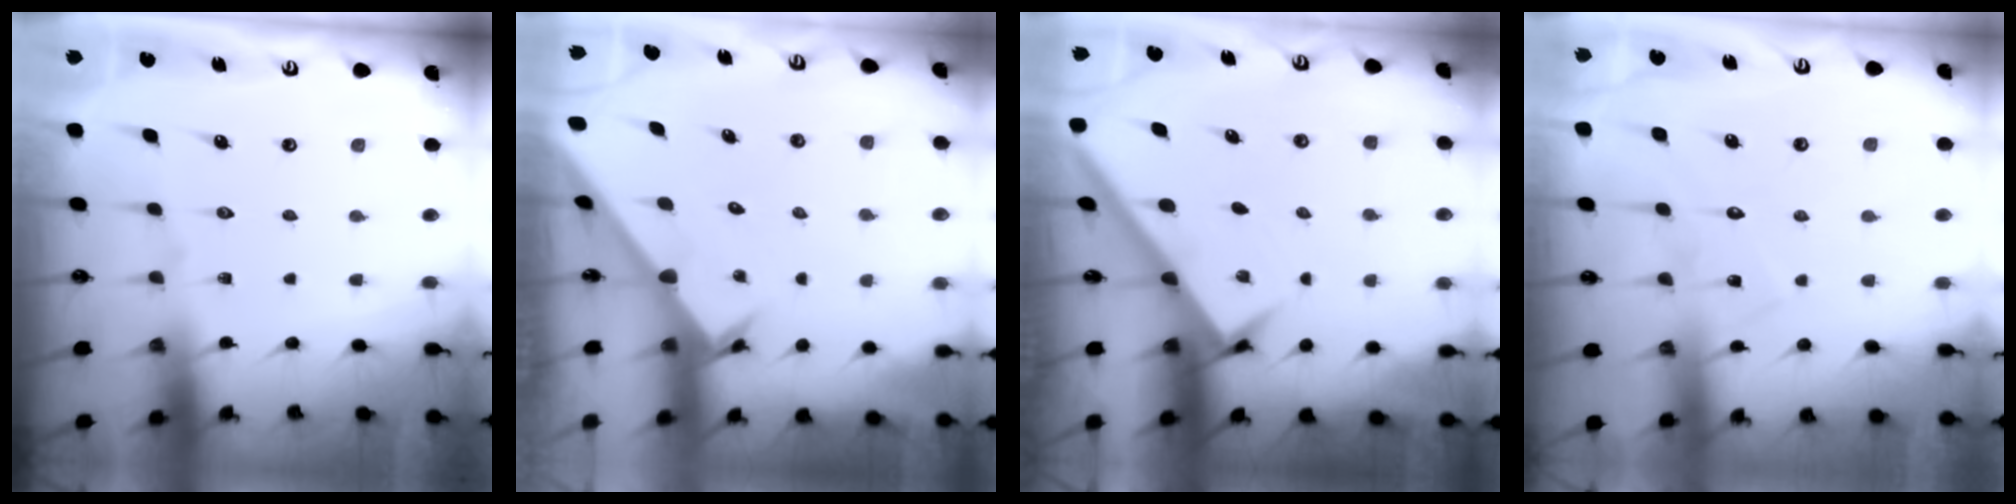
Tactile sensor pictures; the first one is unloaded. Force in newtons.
{"total": 2.6, "press": 2.6, "slide": 0.3}
{"total": 2.9, "press": 2.9, "slide": 0.4}
{"total": 7.2, "press": 7.2, "slide": 0.5}